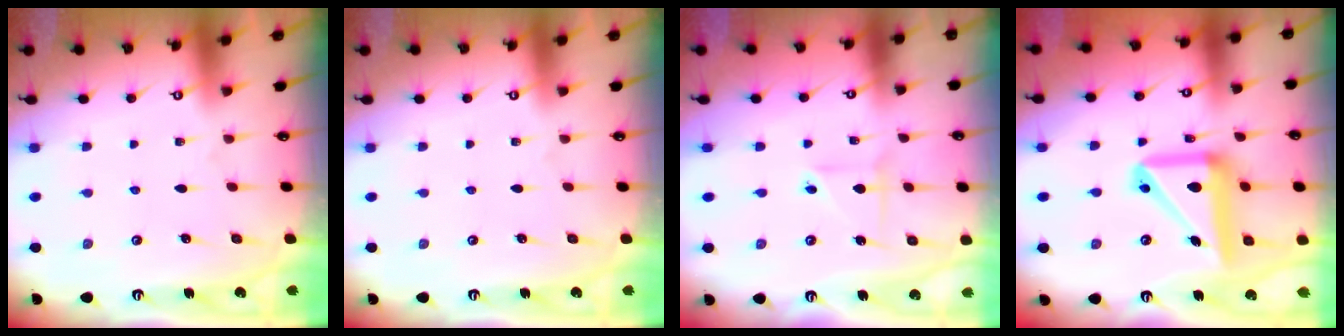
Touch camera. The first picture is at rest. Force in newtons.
{"total": 0.0}
{"total": 2.5, "press": 2.3, "slide": 1.1}
{"total": 15.9, "press": 15.7, "slide": 2.5}